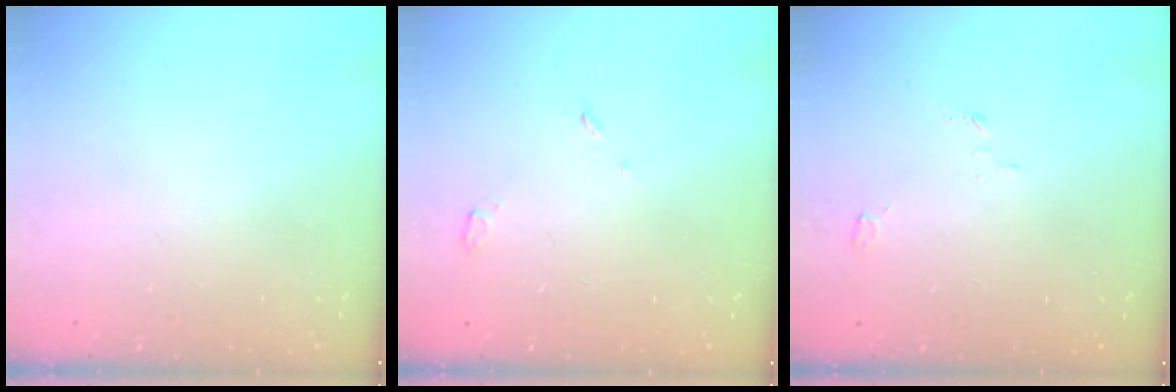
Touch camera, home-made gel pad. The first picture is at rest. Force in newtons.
{"total": 2.8, "press": 2.7, "slide": 0.7}
{"total": 2.7, "press": 2.7, "slide": 0.3}